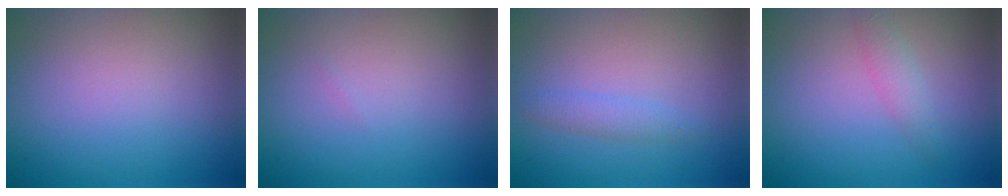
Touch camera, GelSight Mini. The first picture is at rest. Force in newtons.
{"total": 0.0}
{"total": 1.4, "press": 1.4, "slide": 0.0}
{"total": 1.7, "press": 1.7, "slide": 0.1}